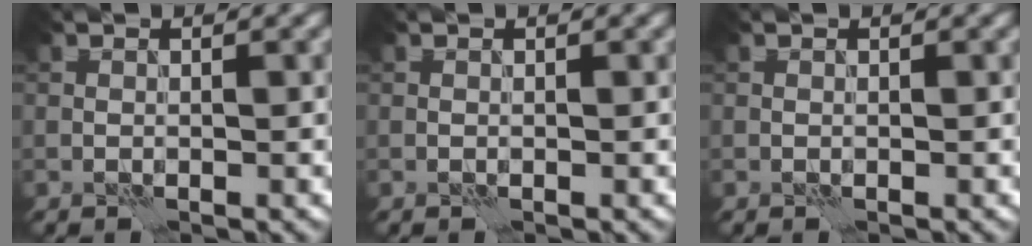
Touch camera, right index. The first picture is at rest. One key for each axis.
{"total": 0.0}
{"total": 0.0}